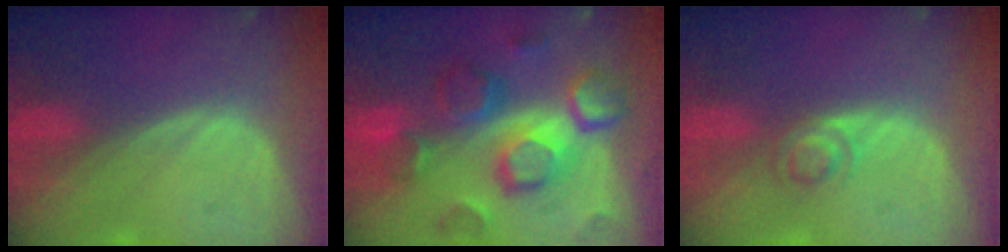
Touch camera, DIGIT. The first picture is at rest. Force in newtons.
{"total": 12.0, "press": 12.0, "slide": 1.2}
{"total": 3.0, "press": 2.9, "slide": 0.2}